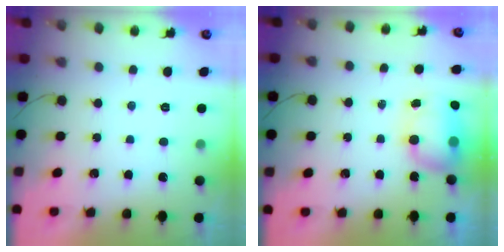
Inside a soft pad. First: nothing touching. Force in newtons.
{"total": 7.4, "press": 7.3, "slide": 1.1}